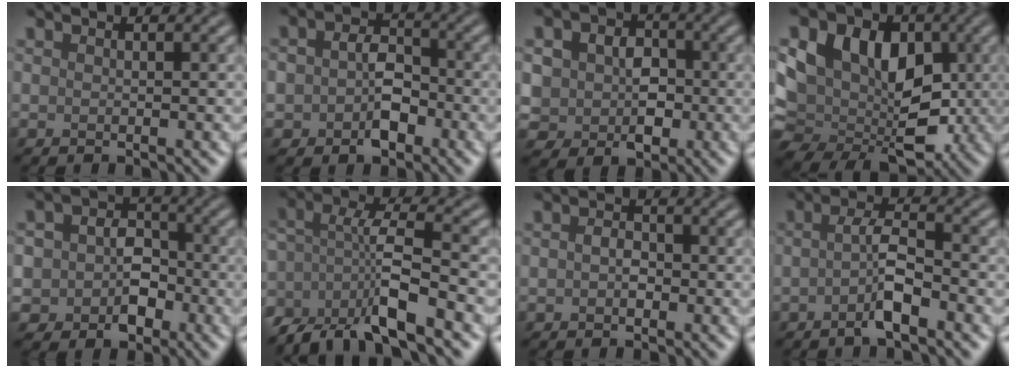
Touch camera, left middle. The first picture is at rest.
{"total": 4.2, "force": [-1.0, 3.0, 2.8], "torque": [-0.045, -0.004, -0.022]}
{"total": 7.3, "force": [0.3, 6.3, 3.8], "torque": [-0.062, 0.014, -0.011]}
{"total": 11.4, "force": [1.1, 8.7, 7.3], "torque": [-0.108, 0.012, 0.008]}
{"total": 6.1, "force": [-1.0, 5.0, 3.3], "torque": [-0.029, -0.005, -0.029]}
{"total": 6.5, "force": [-4.1, 1.6, 4.8], "torque": [-0.079, 0.003, -0.084]}
{"total": 1.4, "force": [-0.2, 1.0, 1.0], "torque": [-0.017, 0.001, -0.007]}
{"total": 3.2, "force": [-1.4, 0.7, 2.8], "torque": [-0.055, 0.009, -0.032]}